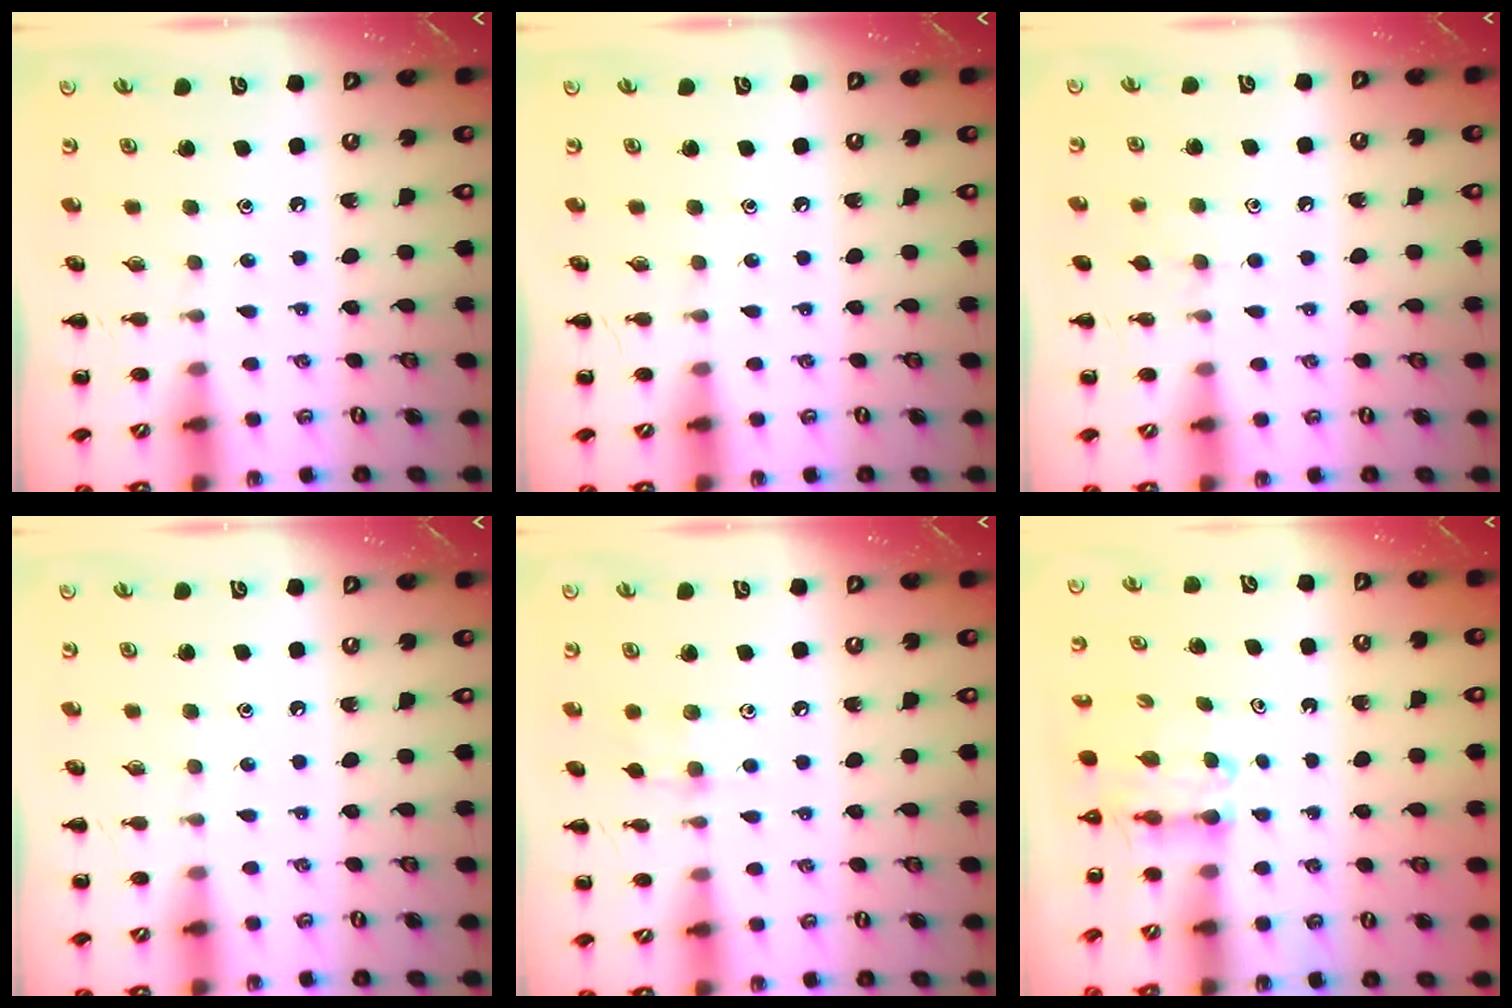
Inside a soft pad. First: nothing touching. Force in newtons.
{"total": 0.0}
{"total": 5.4, "press": 5.1, "slide": 1.7}
{"total": 0.0}
{"total": 3.5, "press": 3.3, "slide": 1.2}
{"total": 3.7, "press": 3.6, "slide": 0.6}